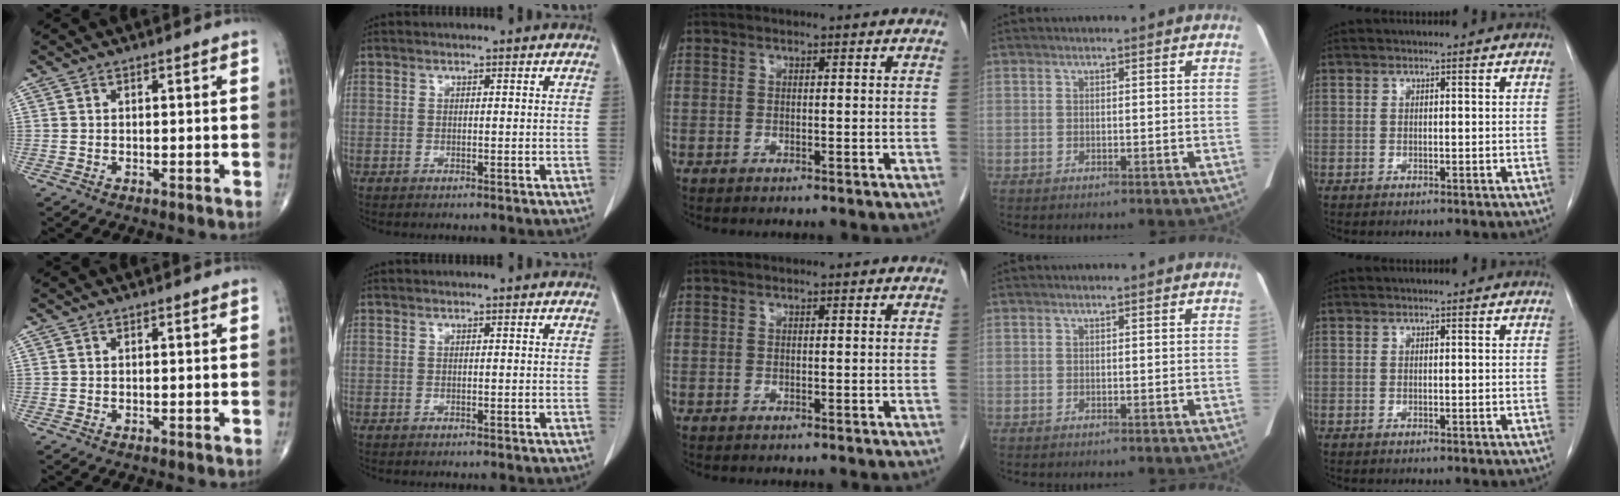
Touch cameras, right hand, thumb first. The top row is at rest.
{}